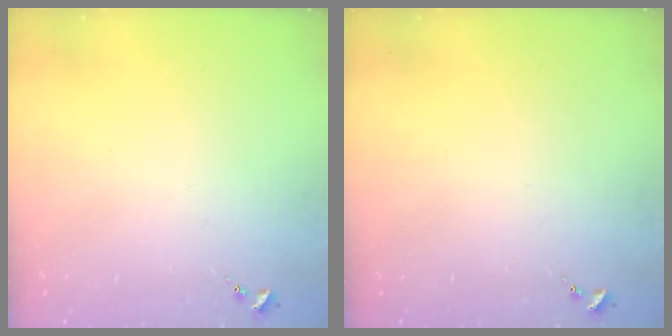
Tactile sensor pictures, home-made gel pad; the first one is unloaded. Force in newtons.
{"total": 0.0}